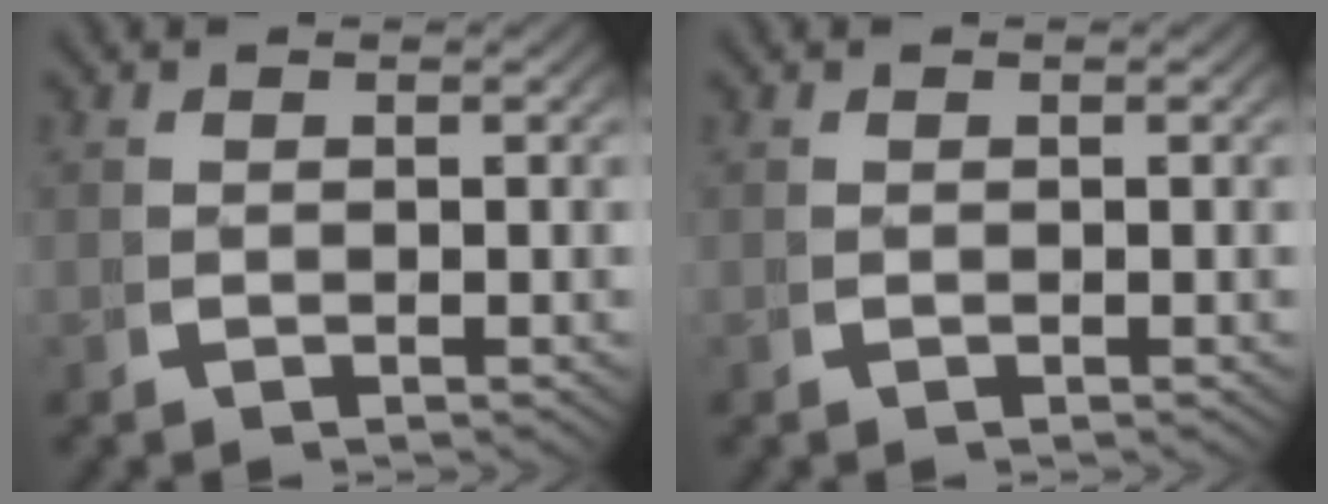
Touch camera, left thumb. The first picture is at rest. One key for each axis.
{"total": 0.0}